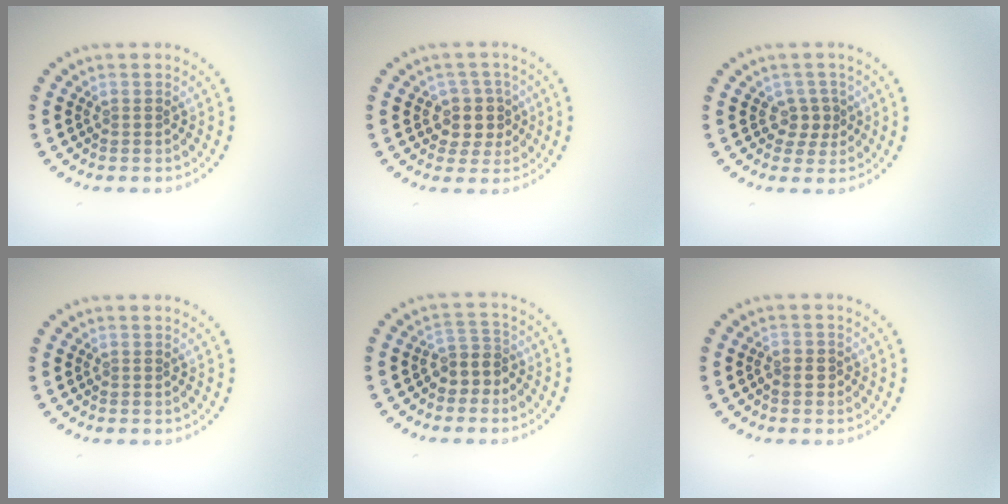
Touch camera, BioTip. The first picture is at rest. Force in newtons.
{"total": 3.0, "press": 2.6, "slide": 1.5}
{"total": 1.9, "press": 1.5, "slide": 1.1}
{"total": 0.0}
{"total": 2.6, "press": 2.1, "slide": 1.6}
{"total": 1.1, "press": 1.1, "slide": 0.3}